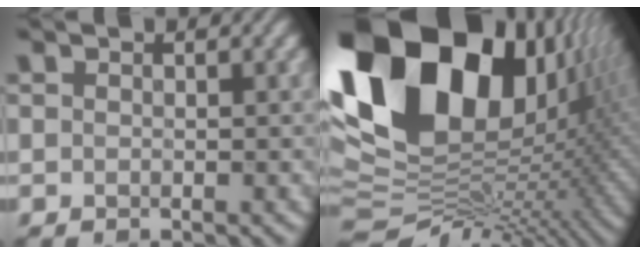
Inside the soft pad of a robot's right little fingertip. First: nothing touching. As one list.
[{"total": 19.4, "force": [4.1, 12.8, 14.1], "torque": [-0.277, 0.009, 0.085]}]